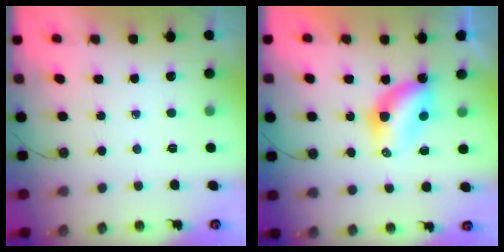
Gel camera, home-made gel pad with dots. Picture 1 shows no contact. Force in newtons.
{"total": 6.8, "press": 6.8, "slide": 0.2}